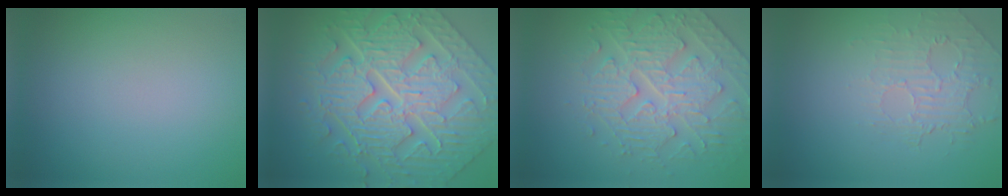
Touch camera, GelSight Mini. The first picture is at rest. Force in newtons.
{"total": 8.9, "press": 7.2, "slide": 5.1}
{"total": 4.4, "press": 4.1, "slide": 1.6}
{"total": 2.0, "press": 0.9, "slide": 1.8}